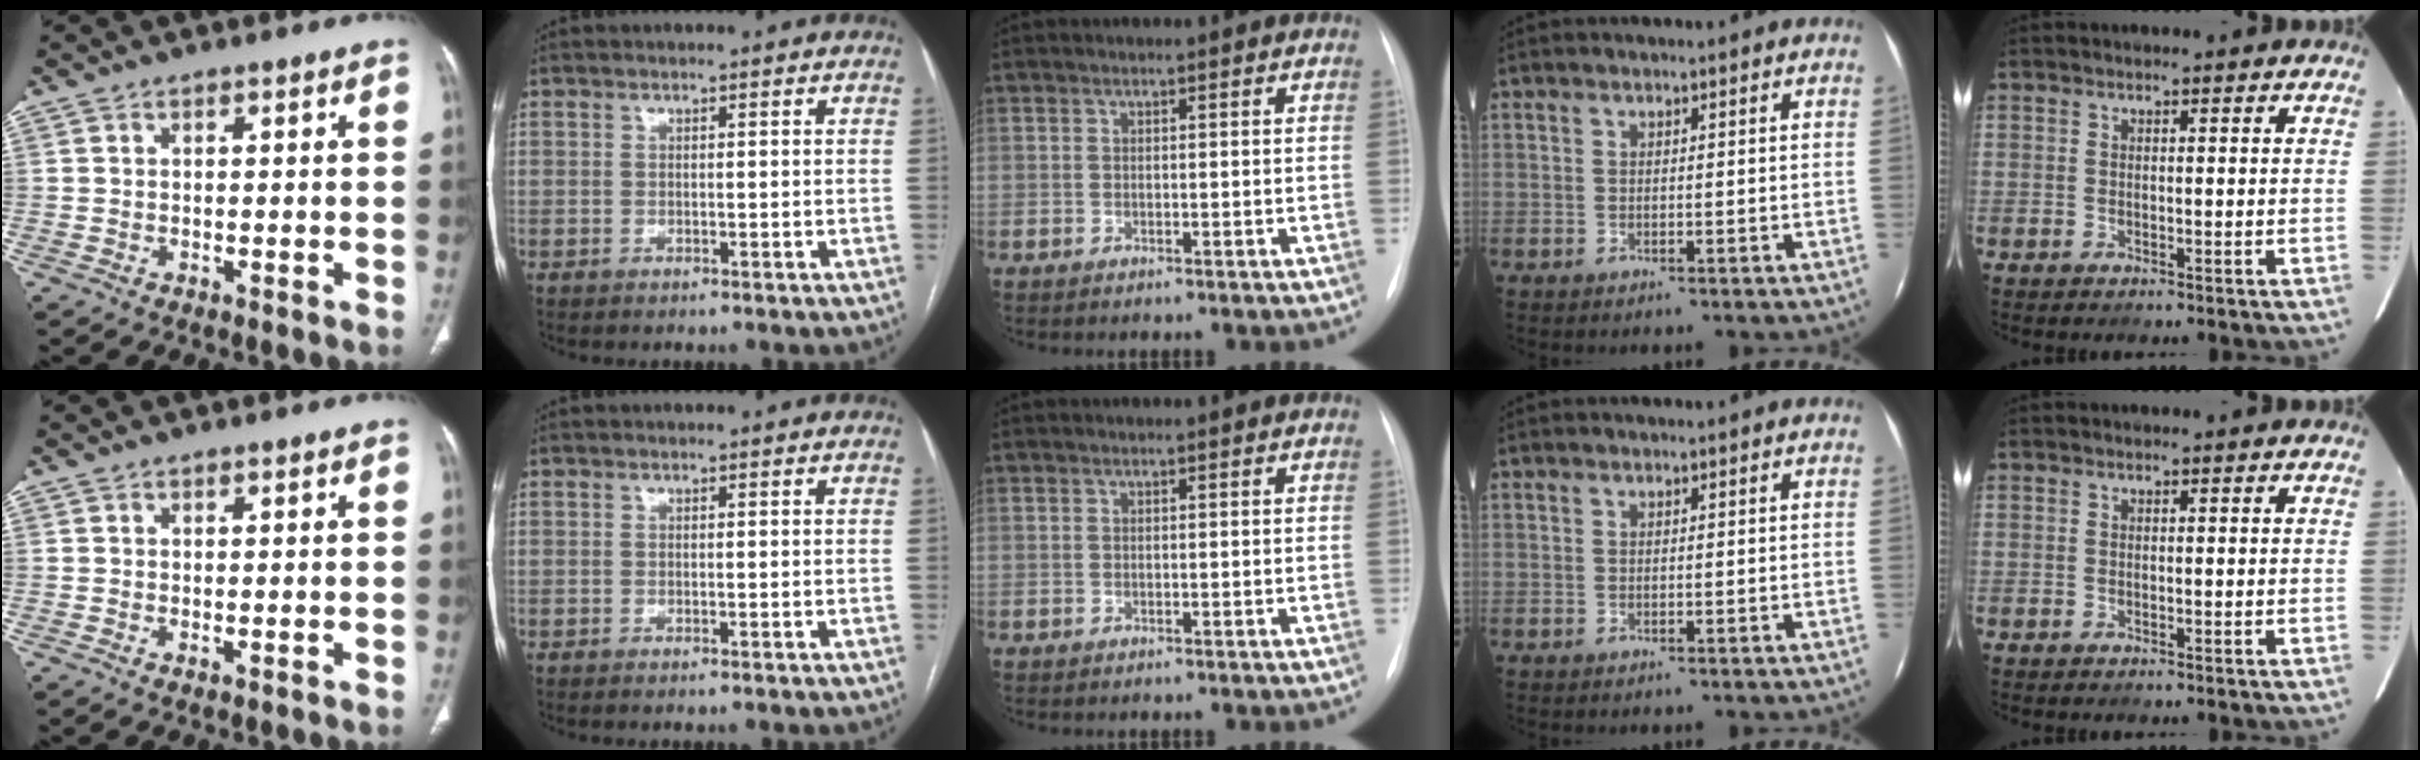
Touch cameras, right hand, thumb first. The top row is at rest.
{"thumb": {"total": 0.5, "force": [-0.1, 0.3, 0.5], "torque": [-0.011, -0.003, 0.000]}}